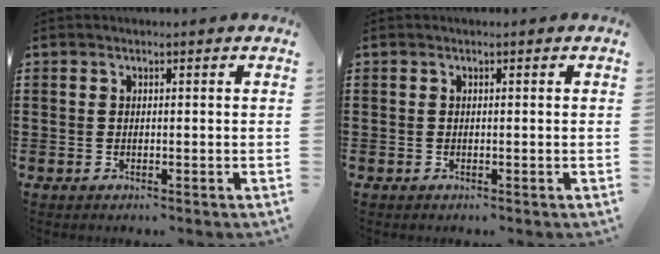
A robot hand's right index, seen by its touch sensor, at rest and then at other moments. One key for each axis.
{"total": 0.0}